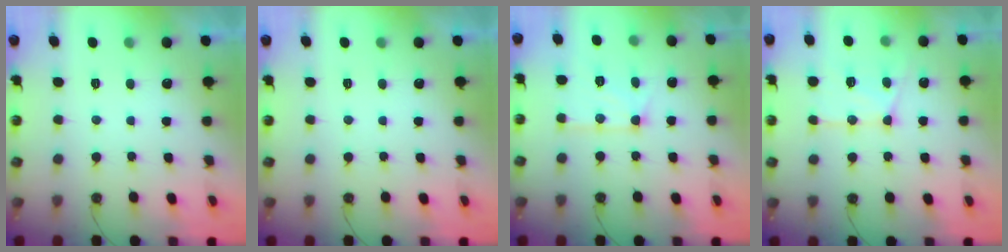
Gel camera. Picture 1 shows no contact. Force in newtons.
{"total": 0.0}
{"total": 11.4, "press": 11.3, "slide": 0.5}
{"total": 14.7, "press": 14.6, "slide": 1.5}